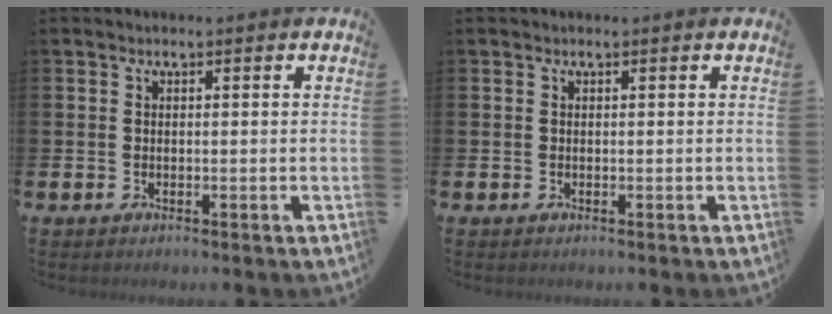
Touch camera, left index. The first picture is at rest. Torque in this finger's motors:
{"motor_torque": [-0.23, -0.06, -0.02, -0.01]}